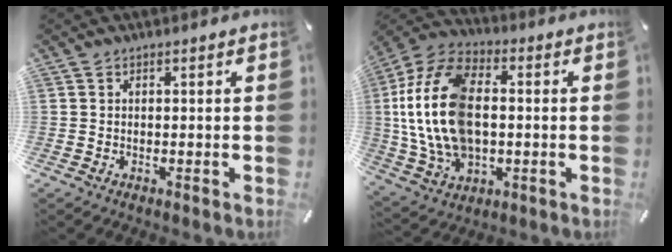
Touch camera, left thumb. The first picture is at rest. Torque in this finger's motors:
{"motor_torque": [2.43, 2.57, 2.77, 0.00, 1.05]}